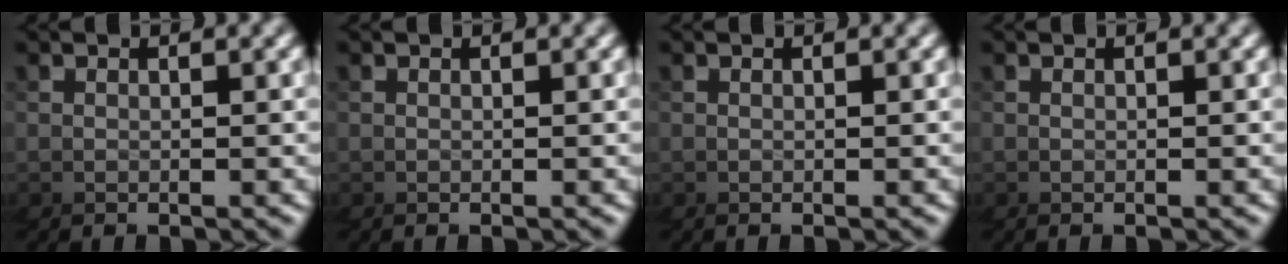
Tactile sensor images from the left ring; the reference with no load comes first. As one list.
[{"total": 0.0}, {"total": 0.0}, {"total": 0.0}]